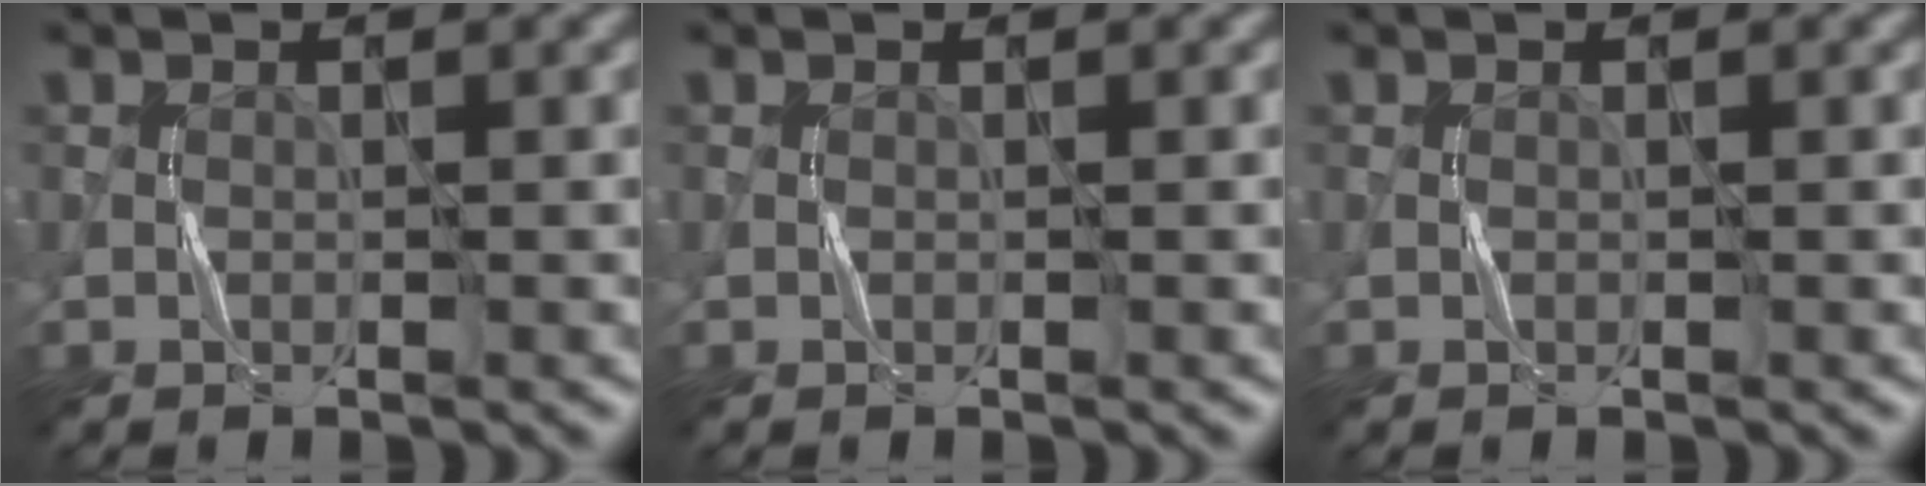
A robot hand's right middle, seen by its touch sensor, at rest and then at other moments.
{"total": 0.0}
{"total": 0.0}